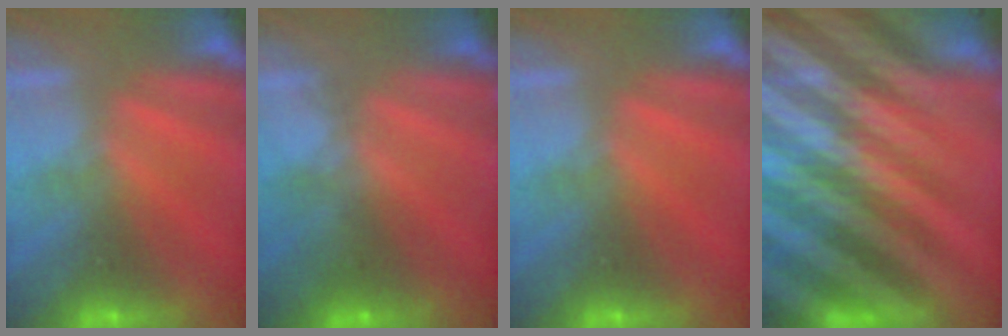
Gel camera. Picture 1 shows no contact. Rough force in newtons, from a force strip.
{"total": 1.8}
{"total": 0.0}
{"total": 9.1}